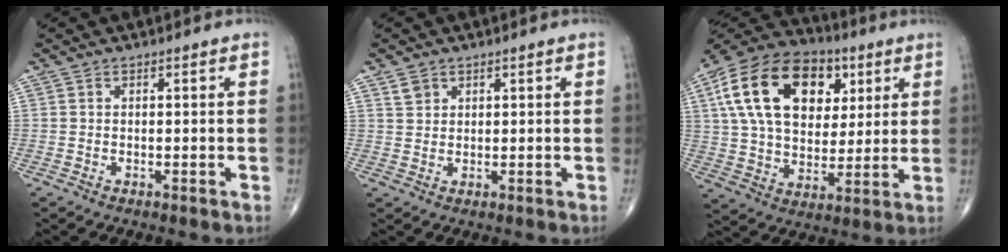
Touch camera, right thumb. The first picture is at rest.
{"total": 2.4, "force": [1.5, 1.7, 0.7], "torque": [0.000, -0.004, 0.027]}
{"total": 24.0, "force": [7.8, 15.7, 16.4], "torque": [-0.279, 0.003, 0.129]}